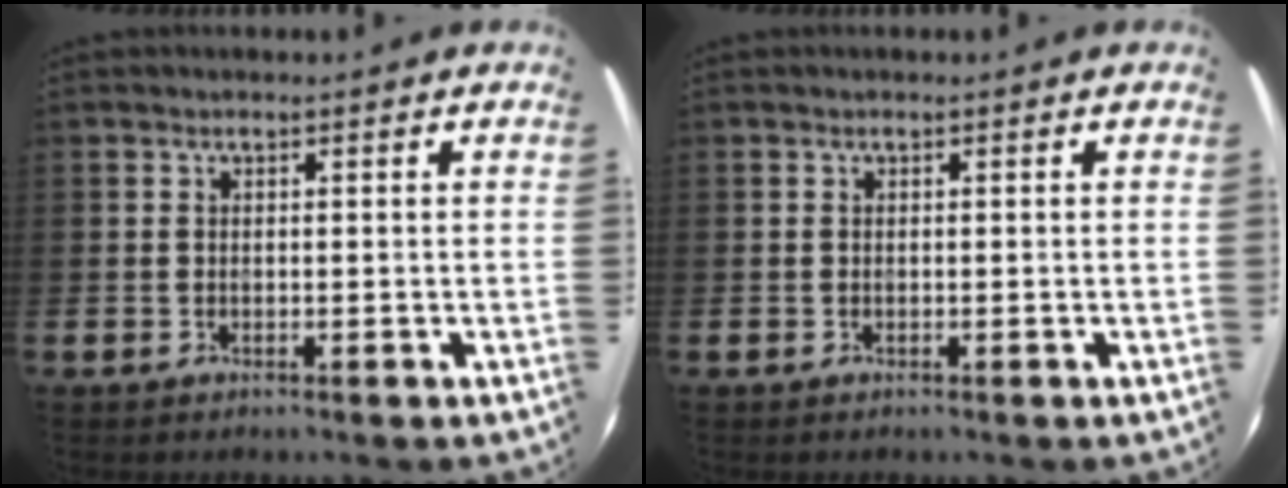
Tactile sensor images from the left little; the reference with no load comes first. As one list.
[{"total": 0.0}]